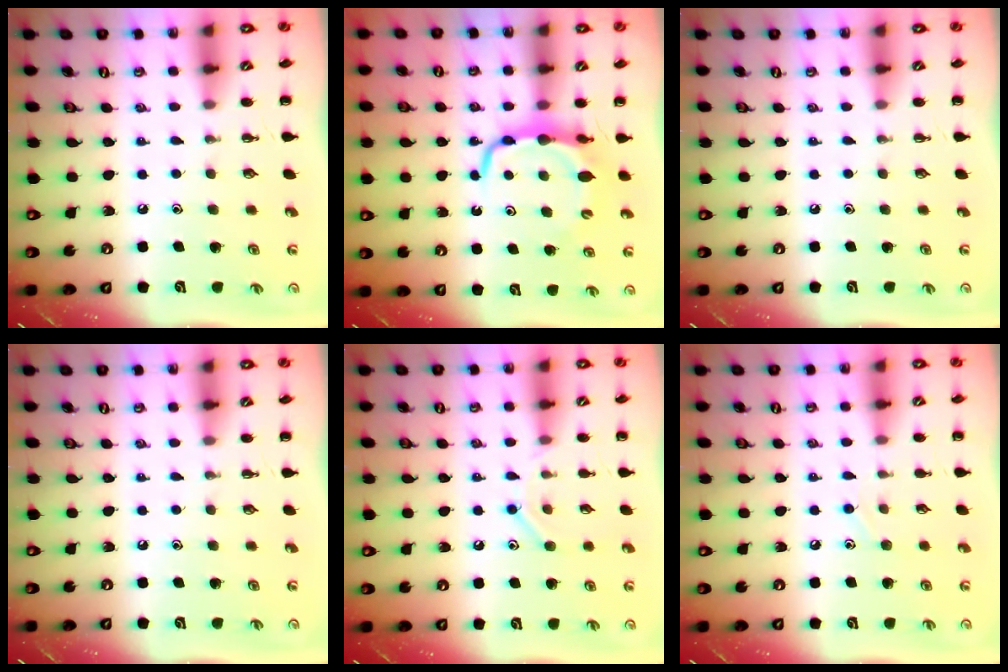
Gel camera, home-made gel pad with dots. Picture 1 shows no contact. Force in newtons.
{"total": 7.2, "press": 7.2, "slide": 0.4}
{"total": 0.0}
{"total": 0.0}
{"total": 8.3, "press": 8.2, "slide": 1.2}
{"total": 6.7, "press": 6.3, "slide": 2.3}